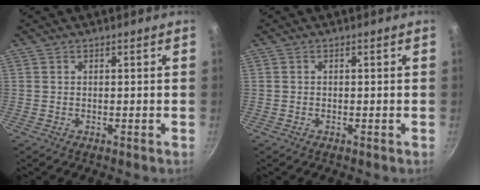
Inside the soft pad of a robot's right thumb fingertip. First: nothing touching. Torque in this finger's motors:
{"motor_torque": [-0.38, 0.09, -0.45, 0.07, 0.01]}